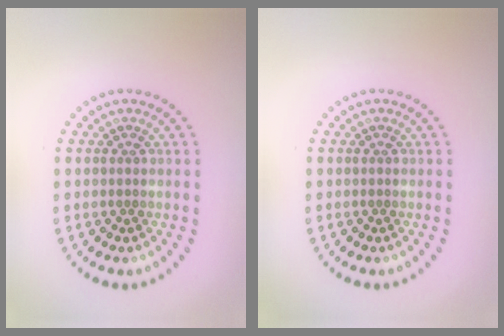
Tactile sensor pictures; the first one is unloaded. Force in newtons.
{"total": 0.0}